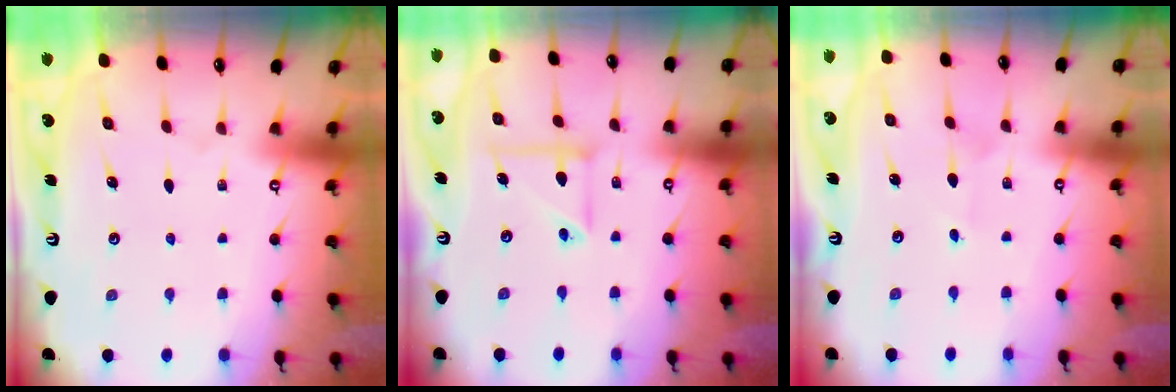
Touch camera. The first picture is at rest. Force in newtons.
{"total": 6.4, "press": 6.4, "slide": 0.4}
{"total": 1.9, "press": 1.9, "slide": 0.2}